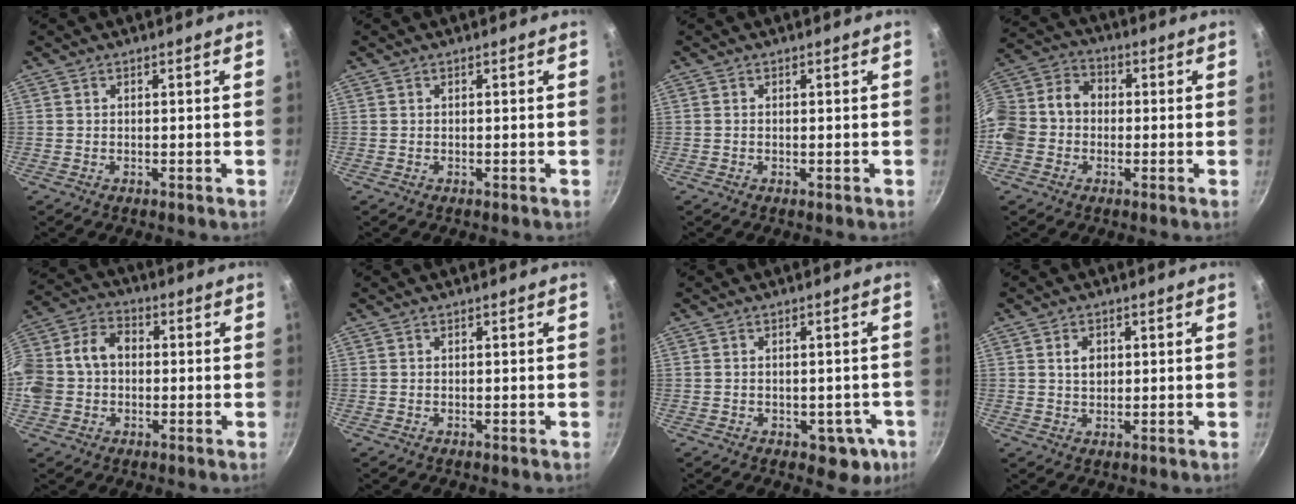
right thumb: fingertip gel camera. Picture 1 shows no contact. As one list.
[{"total": 0.0}, {"total": 0.0}, {"total": 14.5, "force": [-1.6, 11.9, 8.1], "torque": [-0.152, 0.049, -0.048]}, {"total": 14.9, "force": [0.0, 11.4, 9.6], "torque": [-0.191, 0.047, -0.014]}, {"total": 0.0}, {"total": 6.4, "force": [-2.2, 4.0, 4.4], "torque": [-0.022, 0.017, -0.014]}, {"total": 3.2, "force": [0.7, 2.3, 2.0], "torque": [-0.023, -0.001, 0.014]}]